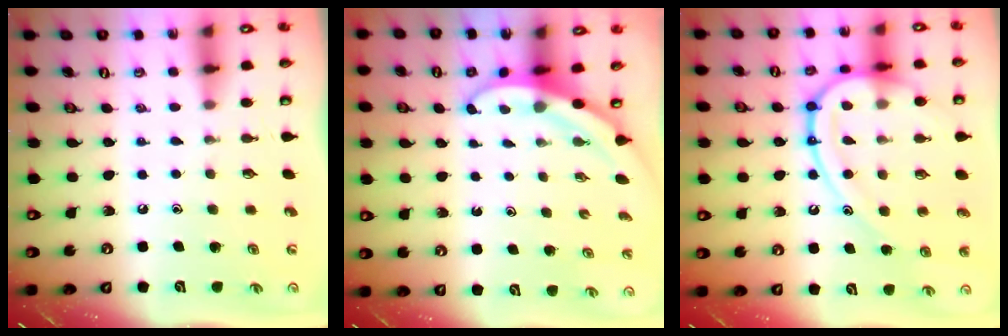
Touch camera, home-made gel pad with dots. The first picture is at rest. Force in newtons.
{"total": 3.6, "press": 3.6, "slide": 0.2}
{"total": 17.9, "press": 17.8, "slide": 2.1}